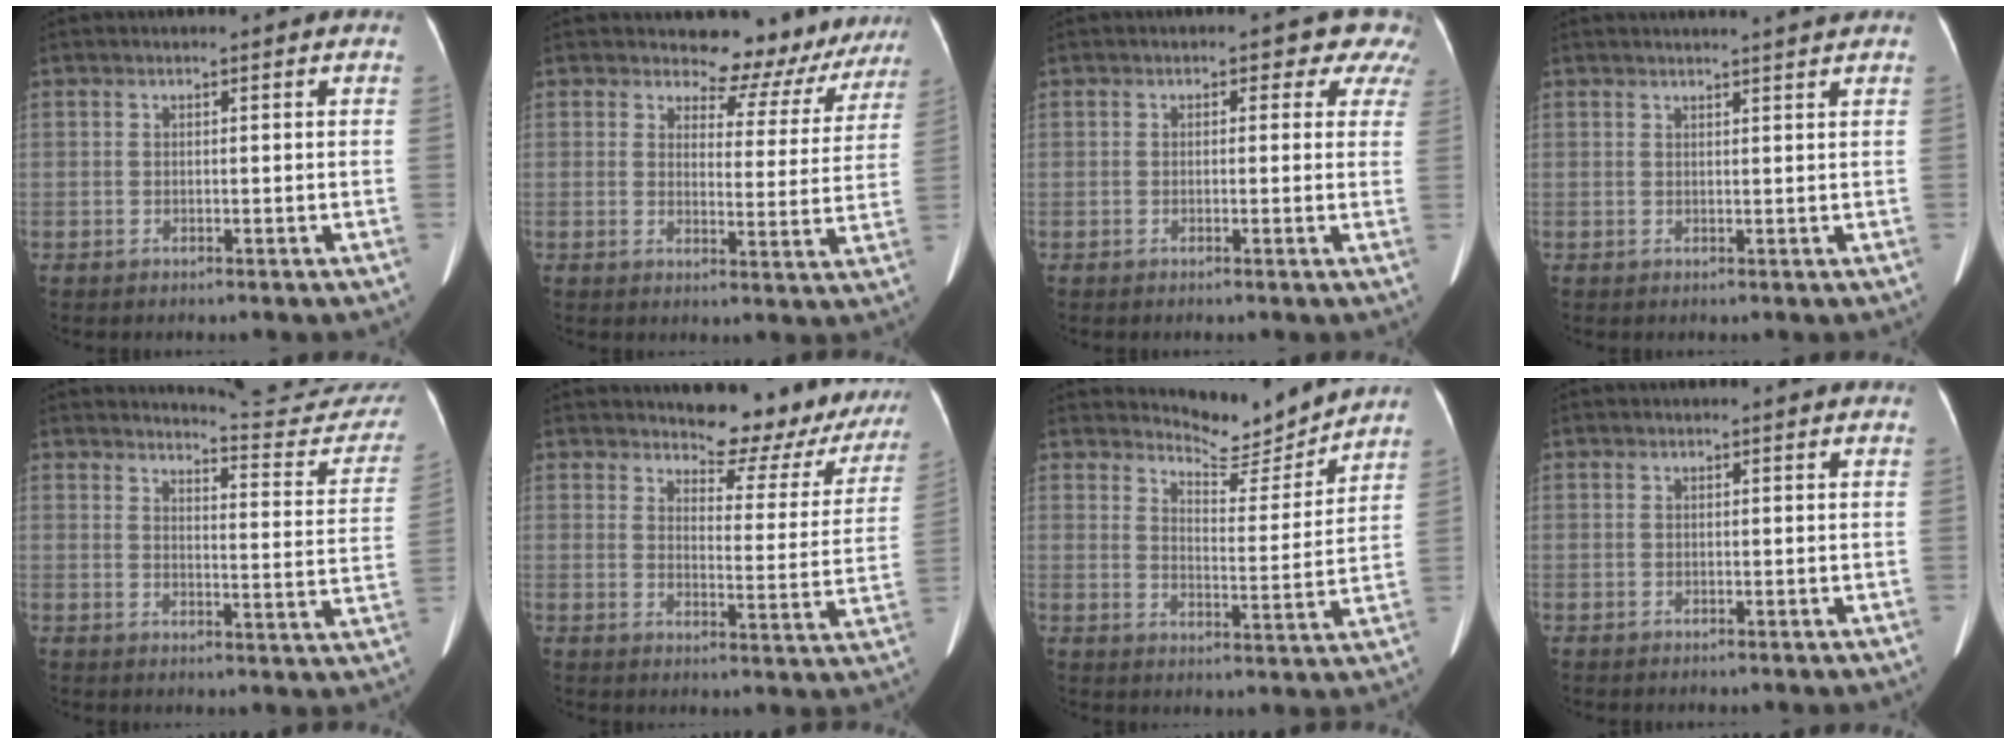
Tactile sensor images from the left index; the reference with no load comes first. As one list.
[{"total": 10.4, "force": [9.7, 3.8, 0.6], "torque": [0.017, -0.024, 0.090]}, {"total": 5.3, "force": [4.0, 3.2, 1.2], "torque": [0.011, 0.005, 0.016]}, {"total": 5.1, "force": [4.8, -0.7, 1.8], "torque": [-0.022, 0.010, 0.052]}, {"total": 14.5, "force": [14.4, 0.5, 1.3], "torque": [0.002, -0.094, 0.149]}, {"total": 13.5, "force": [12.4, 4.1, 3.3], "torque": [-0.019, -0.036, 0.130]}, {"total": 7.9, "force": [7.8, 0.6, -0.1], "torque": [-0.012, -0.019, 0.116]}, {"total": 0.0}]